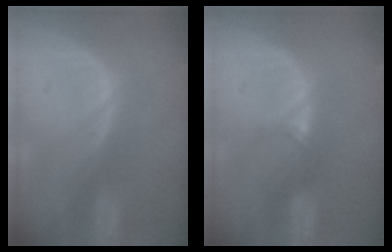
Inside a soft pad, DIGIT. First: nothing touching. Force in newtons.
{"total": 2.2, "press": 1.7, "slide": 1.3}